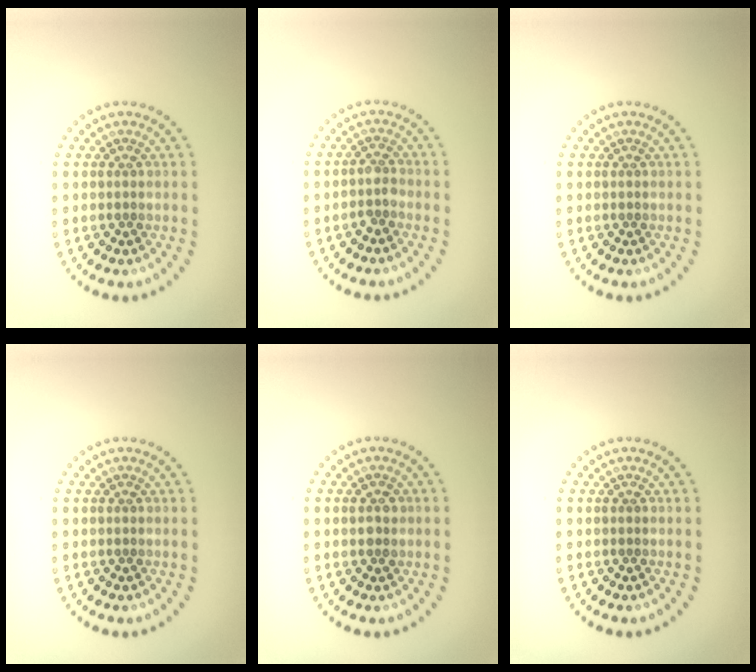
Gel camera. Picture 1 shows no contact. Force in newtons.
{"total": 1.5, "press": 1.2, "slide": 0.9}
{"total": 0.0}
{"total": 0.0}
{"total": 1.4, "press": 1.4, "slide": 0.3}
{"total": 0.0}